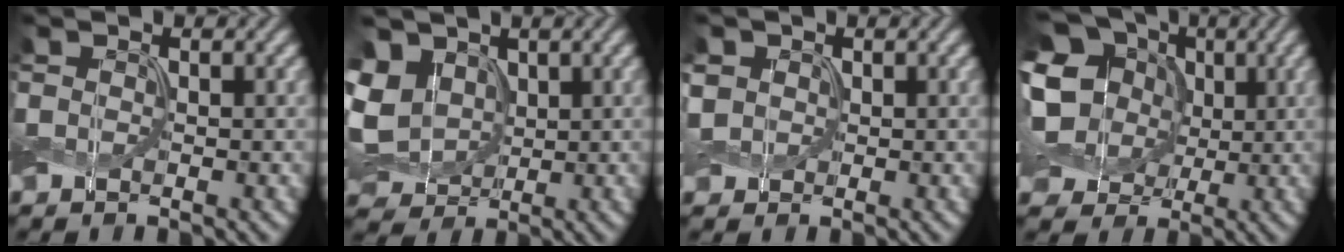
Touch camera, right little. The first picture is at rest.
{"total": 8.2, "force": [1.5, 6.3, 4.9], "torque": [-0.120, 0.011, 0.029]}
{"total": 2.0, "force": [0.4, 1.8, 0.8], "torque": [-0.025, 0.005, 0.002]}
{"total": 12.5, "force": [2.0, 10.4, 6.7], "torque": [-0.169, 0.035, 0.020]}